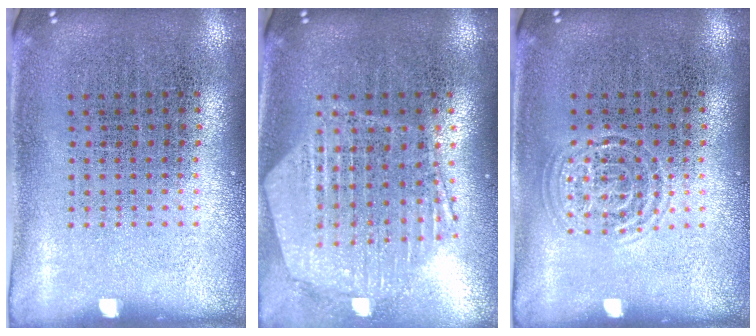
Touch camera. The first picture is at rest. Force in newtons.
{"total": 1.4, "press": 1.4, "slide": 0.3}
{"total": 1.0, "press": 1.0, "slide": 0.1}